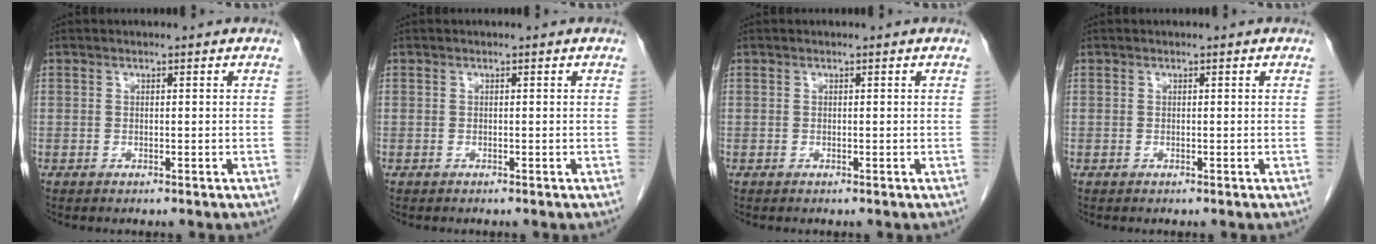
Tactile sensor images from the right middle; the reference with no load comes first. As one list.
[{"total": 0.0}, {"total": 0.0}, {"total": 0.0}]